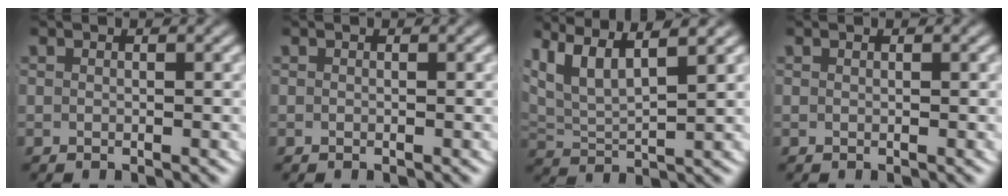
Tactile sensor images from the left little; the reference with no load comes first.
{"total": 0.0}
{"total": 8.6, "force": [3.4, 6.4, 4.6], "torque": [-0.117, 0.001, 0.047]}
{"total": 0.0}